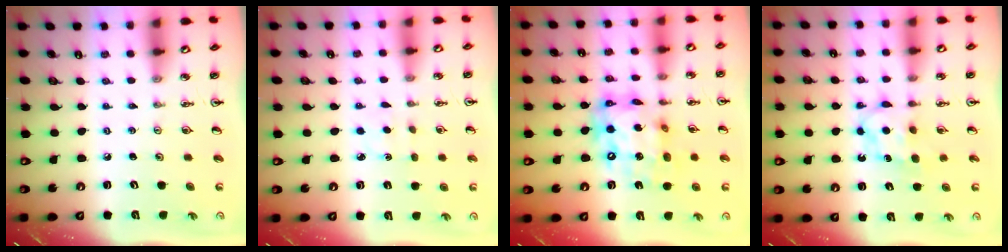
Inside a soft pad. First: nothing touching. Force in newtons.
{"total": 2.3, "press": 2.3, "slide": 0.3}
{"total": 16.2, "press": 16.1, "slide": 1.4}
{"total": 6.7, "press": 6.7, "slide": 0.3}